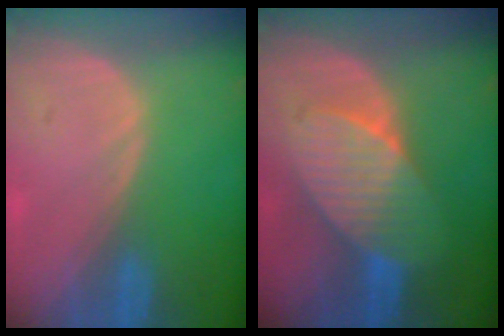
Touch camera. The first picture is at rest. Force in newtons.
{"total": 7.4, "press": 7.4, "slide": 0.5}